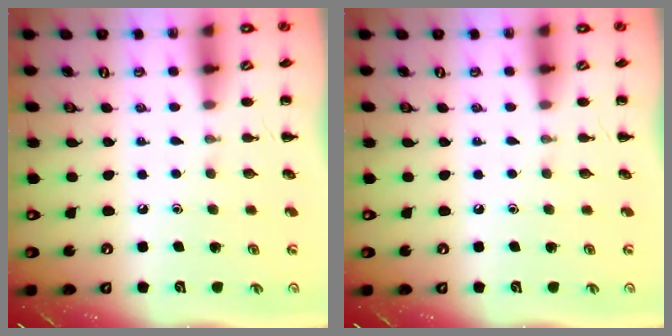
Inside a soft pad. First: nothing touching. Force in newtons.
{"total": 0.0}